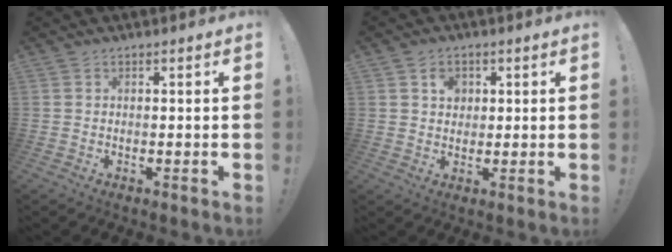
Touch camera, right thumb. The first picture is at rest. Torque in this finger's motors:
{"motor_torque": [0.10, 0.26, -0.17, -0.14, 0.05]}